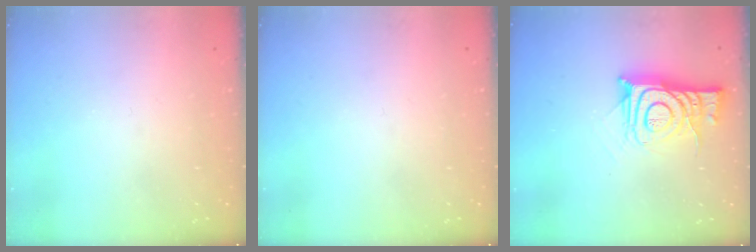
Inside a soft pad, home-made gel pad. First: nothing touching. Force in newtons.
{"total": 0.0}
{"total": 12.1, "press": 12.0, "slide": 1.2}